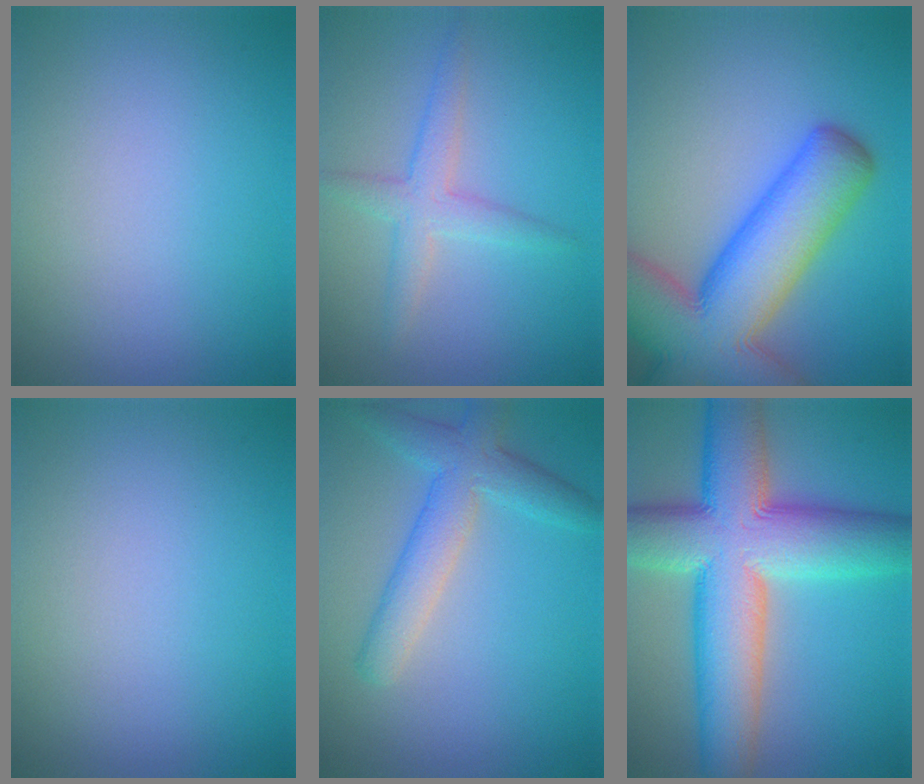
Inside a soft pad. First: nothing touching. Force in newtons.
{"total": 2.7, "press": 2.7, "slide": 0.1}
{"total": 13.4, "press": 13.3, "slide": 0.7}
{"total": 0.0}
{"total": 4.5, "press": 4.4, "slide": 0.2}
{"total": 13.7, "press": 13.7, "slide": 0.5}